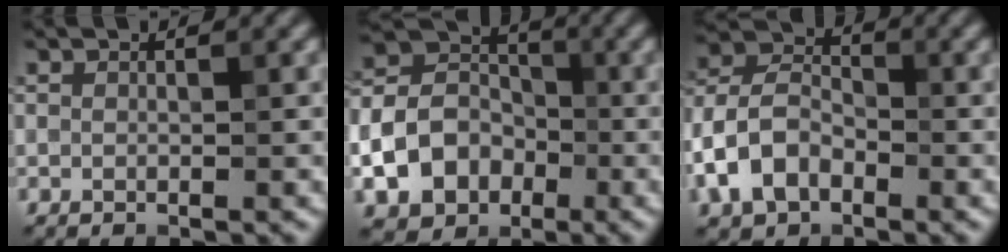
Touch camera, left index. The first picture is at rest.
{"total": 8.6, "force": [-3.0, 6.7, 4.4], "torque": [-0.080, -0.011, -0.064]}
{"total": 5.7, "force": [-2.7, 3.6, 3.4], "torque": [-0.077, 0.013, -0.062]}